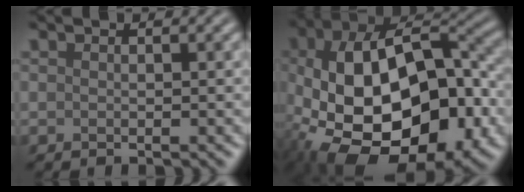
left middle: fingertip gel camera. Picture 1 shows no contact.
{"total": 17.1, "force": [-4.1, 10.1, 13.1], "torque": [-0.224, -0.017, -0.058]}